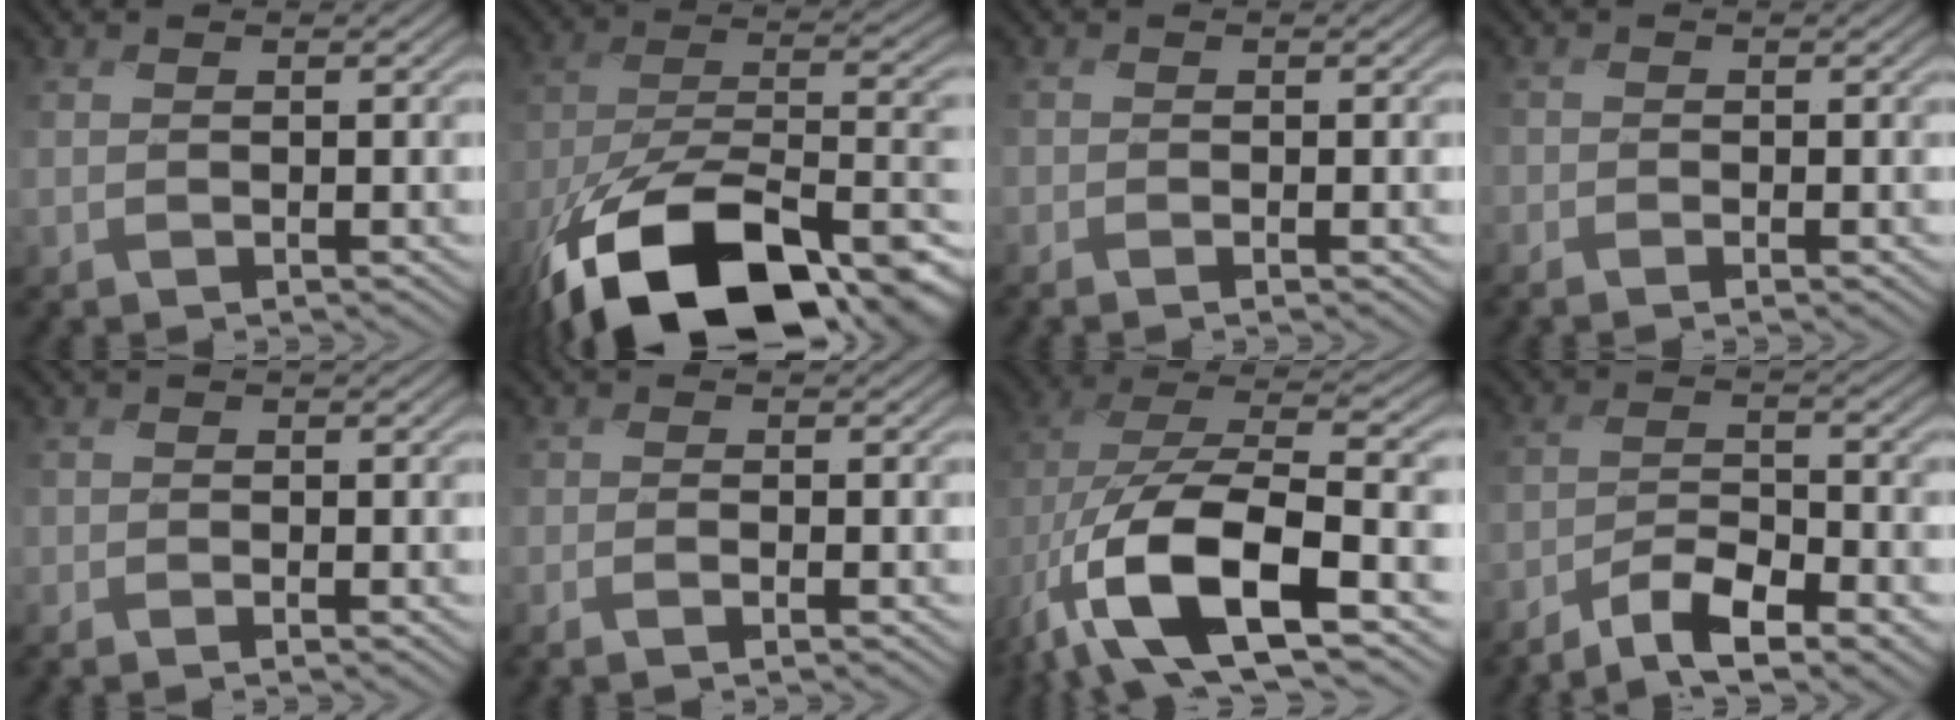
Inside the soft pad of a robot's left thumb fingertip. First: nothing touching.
{"total": 20.8, "force": [-12.9, 8.8, 13.7], "torque": [-0.261, -0.062, -0.193]}
{"total": 0.7, "force": [-0.6, 0.2, 0.3], "torque": [-0.002, -0.002, -0.013]}
{"total": 1.0, "force": [-0.8, 0.5, 0.3], "torque": [-0.001, -0.002, -0.021]}
{"total": 0.7, "force": [-0.5, 0.4, 0.3], "torque": [0.002, -0.003, -0.015]}
{"total": 1.2, "force": [-0.8, 0.1, 0.9], "torque": [-0.014, 0.002, -0.017]}
{"total": 16.1, "force": [-6.4, 7.0, 13.0], "torque": [-0.280, -0.010, -0.118]}
{"total": 7.2, "force": [-5.4, 1.5, 4.7], "torque": [-0.084, 0.003, -0.098]}